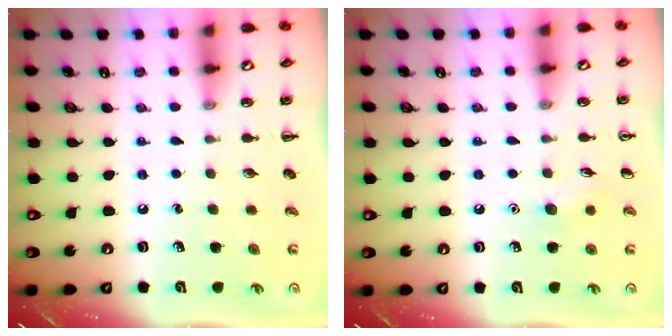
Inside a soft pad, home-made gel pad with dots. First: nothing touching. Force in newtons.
{"total": 5.1, "press": 4.9, "slide": 1.5}